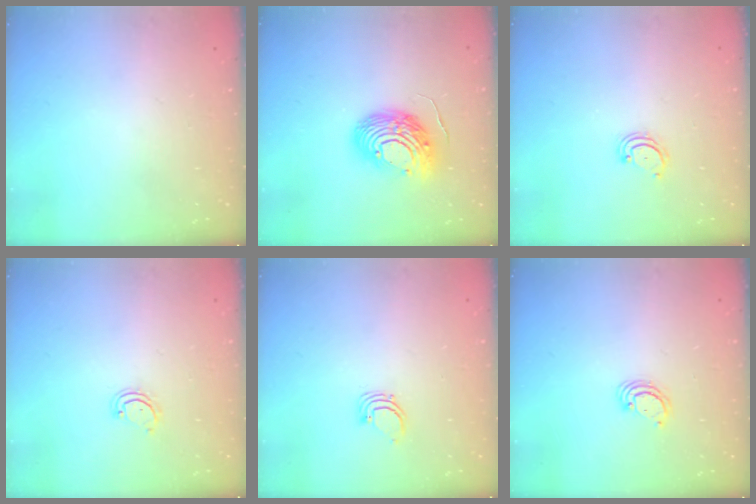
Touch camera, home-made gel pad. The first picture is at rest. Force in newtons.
{"total": 13.3, "press": 13.1, "slide": 2.3}
{"total": 2.8, "press": 2.8, "slide": 0.3}
{"total": 2.9, "press": 2.9, "slide": 0.3}
{"total": 2.3, "press": 2.3, "slide": 0.1}
{"total": 2.7, "press": 2.7, "slide": 0.2}